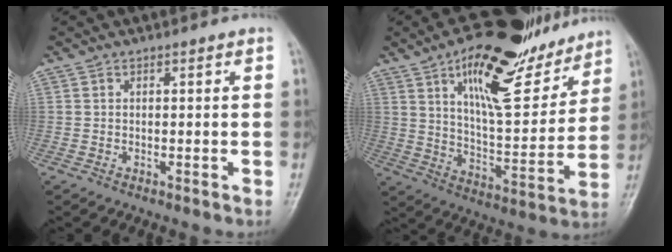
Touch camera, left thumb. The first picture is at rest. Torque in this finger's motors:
{"motor_torque": [0.39, 0.45, 1.52, -1.25, 0.42]}